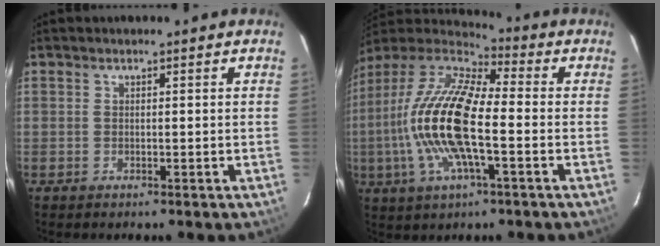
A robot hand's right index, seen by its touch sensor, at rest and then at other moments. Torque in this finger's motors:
{"motor_torque": [2.14, 0.00, 1.05, 0.21]}